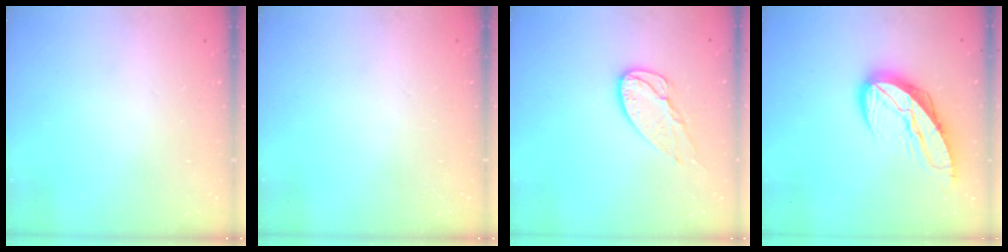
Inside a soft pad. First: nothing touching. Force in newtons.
{"total": 0.0}
{"total": 9.8, "press": 9.8, "slide": 0.6}
{"total": 11.1, "press": 11.1, "slide": 1.1}